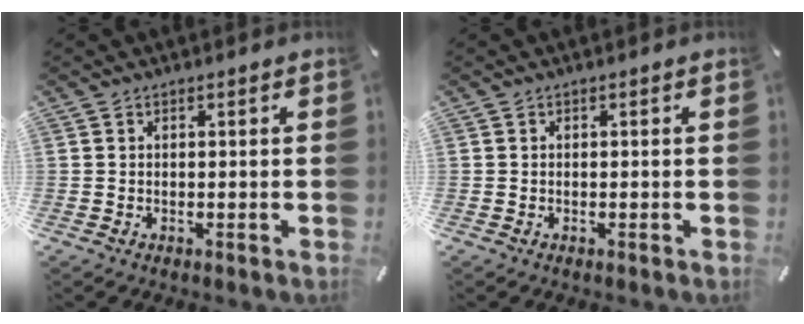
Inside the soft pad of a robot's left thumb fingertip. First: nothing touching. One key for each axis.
{"total": 0.0}